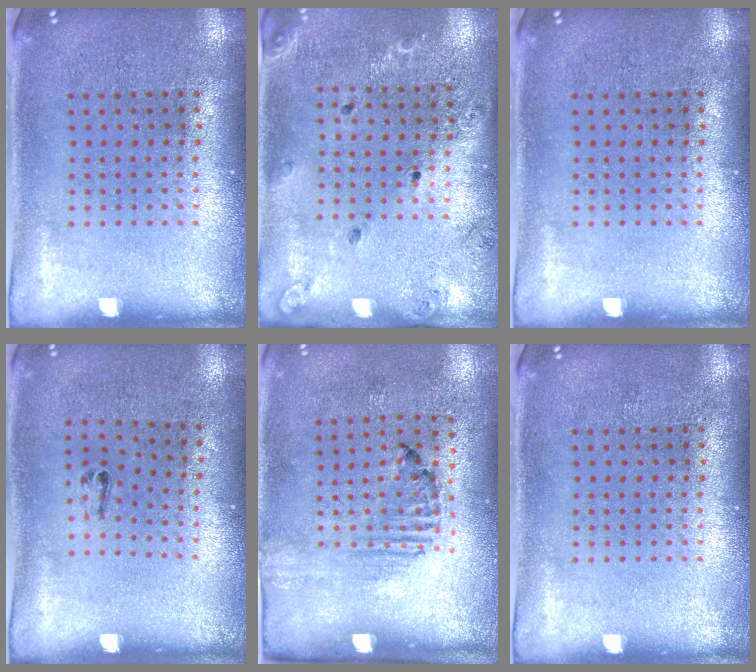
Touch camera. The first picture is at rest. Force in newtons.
{"total": 1.3, "press": 1.3, "slide": 0.3}
{"total": 0.0}
{"total": 0.6, "press": 0.2, "slide": 0.5}
{"total": 1.5, "press": 1.2, "slide": 1.0}
{"total": 0.0}